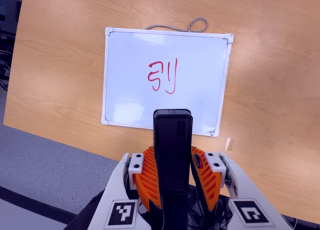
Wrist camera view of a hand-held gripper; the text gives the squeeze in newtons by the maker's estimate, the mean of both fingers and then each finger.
{"total": 5.0, "left": 3.6, "right": 6.3}